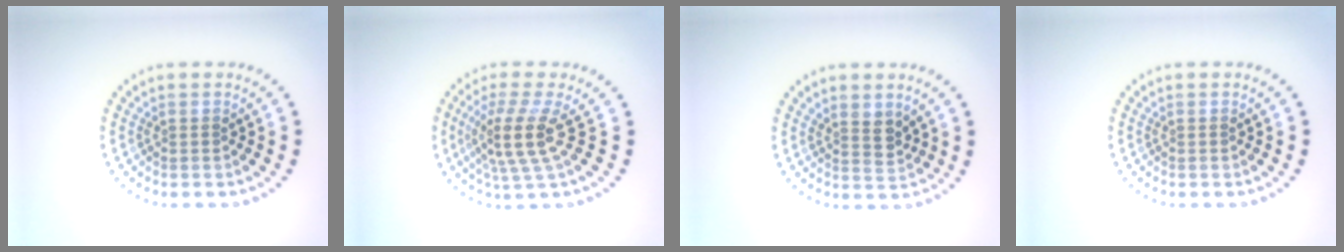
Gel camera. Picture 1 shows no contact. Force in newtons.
{"total": 4.1, "press": 2.9, "slide": 2.8}
{"total": 2.1, "press": 1.8, "slide": 1.1}
{"total": 0.0}